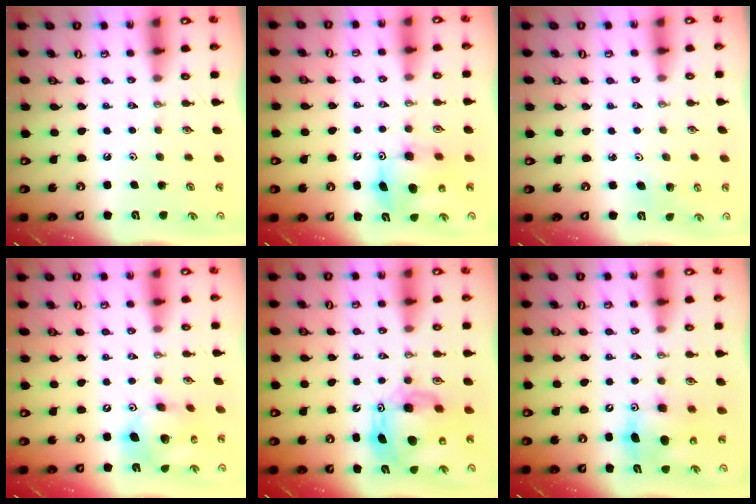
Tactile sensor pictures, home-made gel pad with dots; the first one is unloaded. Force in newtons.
{"total": 7.7, "press": 7.7, "slide": 0.4}
{"total": 2.9, "press": 2.8, "slide": 0.8}
{"total": 13.3, "press": 13.0, "slide": 2.5}
{"total": 14.2, "press": 14.2, "slide": 1.5}
{"total": 9.1, "press": 9.0, "slide": 1.8}